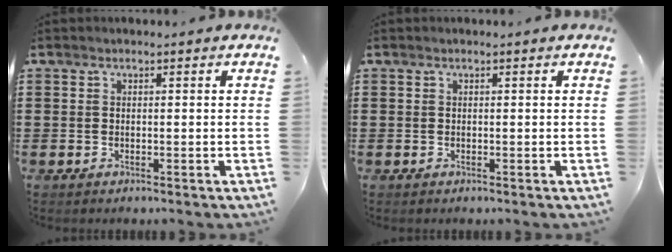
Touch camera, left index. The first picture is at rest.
{"total": 0.0}